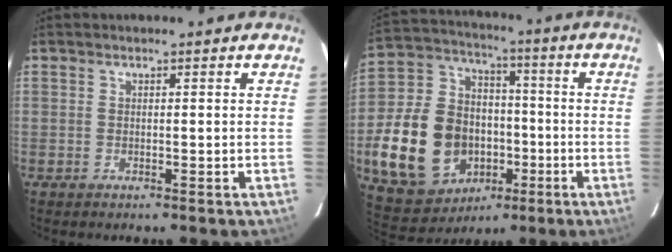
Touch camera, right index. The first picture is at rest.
{"total": 21.0, "force": [-5.8, 16.2, 12.1], "torque": [-0.293, 0.028, -0.071]}